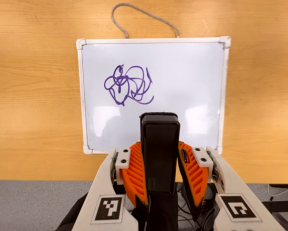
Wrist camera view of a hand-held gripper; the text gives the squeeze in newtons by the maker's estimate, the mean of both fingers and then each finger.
{"total": 5.1, "left": 3.4, "right": 6.9}